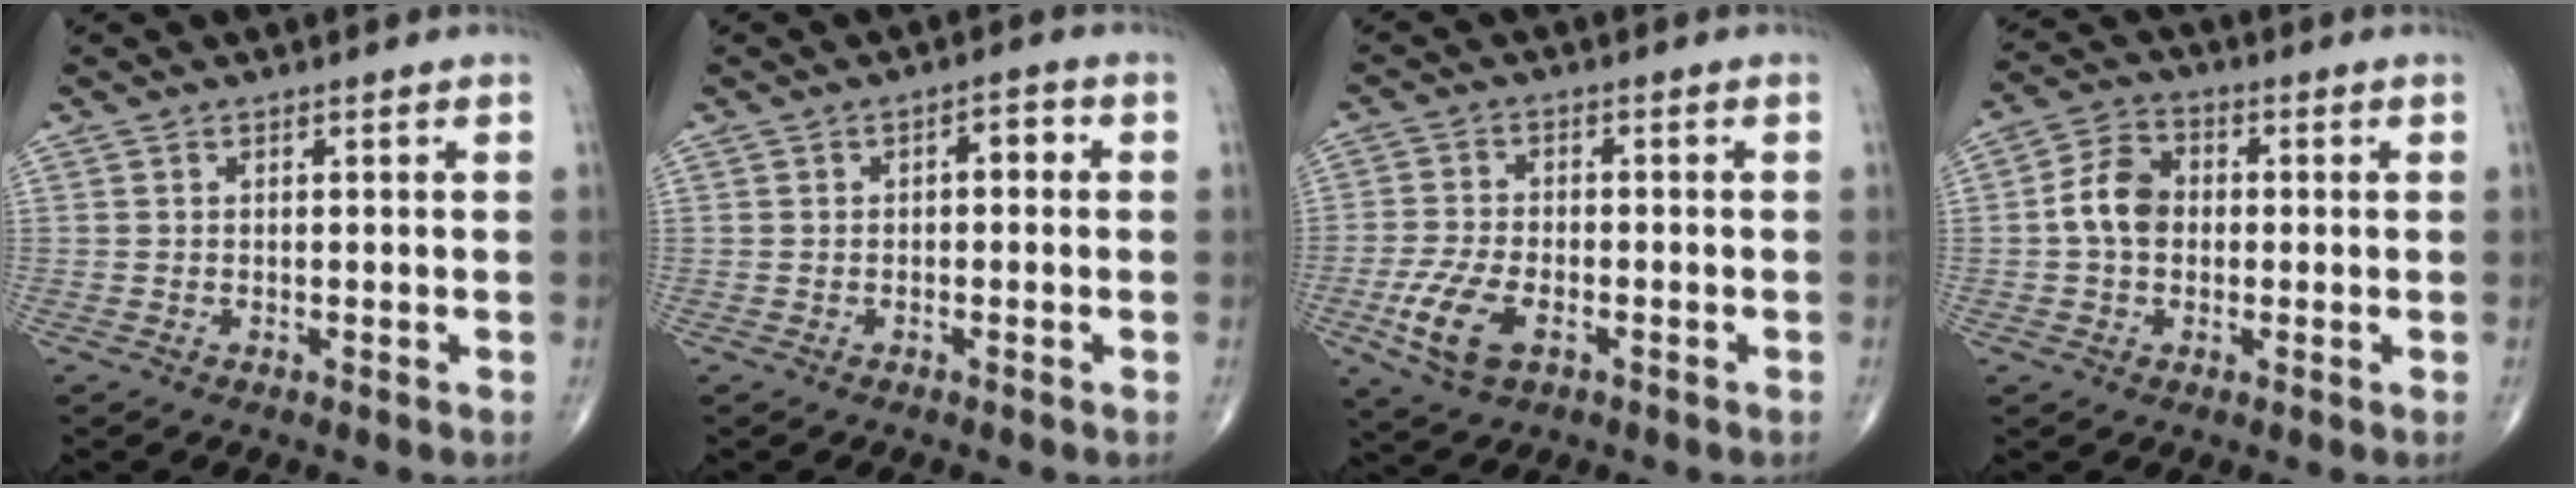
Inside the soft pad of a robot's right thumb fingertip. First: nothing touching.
{"total": 2.7, "force": [0.2, 1.5, 2.3], "torque": [-0.020, 0.012, -0.006]}
{"total": 8.7, "force": [-3.3, 4.6, 6.6], "torque": [-0.143, 0.006, -0.058]}
{"total": 7.4, "force": [-0.2, 5.6, 4.9], "torque": [-0.081, 0.021, -0.014]}